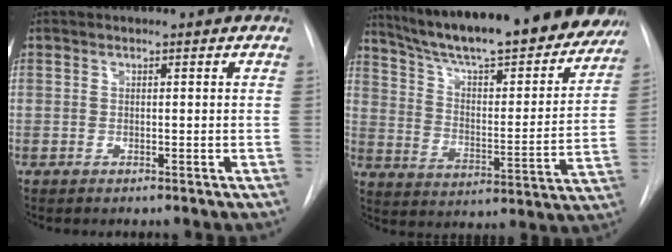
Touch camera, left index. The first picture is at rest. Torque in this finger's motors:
{"motor_torque": [0.19, -0.71, 1.02, 0.21]}